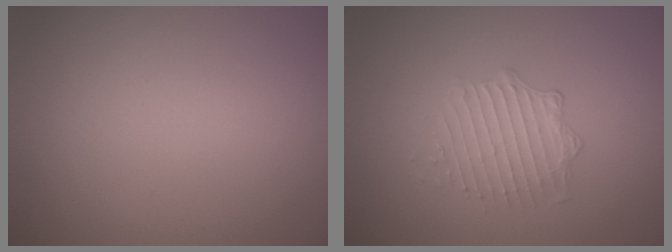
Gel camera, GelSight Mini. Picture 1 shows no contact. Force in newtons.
{"total": 1.9, "press": 1.4, "slide": 1.4}